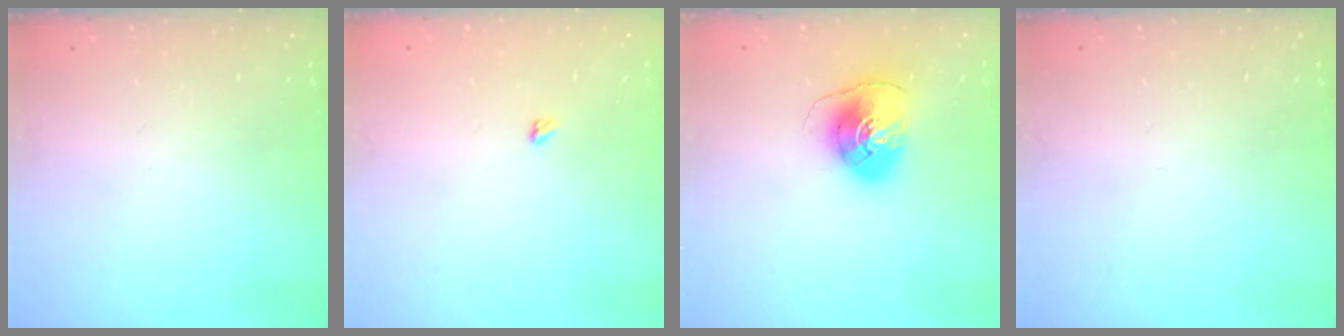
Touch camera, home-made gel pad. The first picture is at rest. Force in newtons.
{"total": 2.4, "press": 2.4, "slide": 0.4}
{"total": 8.5, "press": 8.4, "slide": 1.3}
{"total": 0.0}